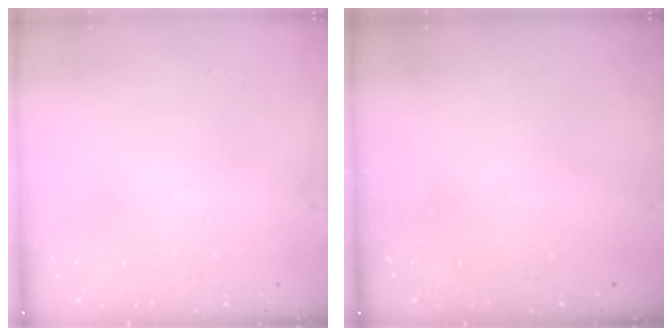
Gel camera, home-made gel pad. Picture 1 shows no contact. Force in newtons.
{"total": 0.0}